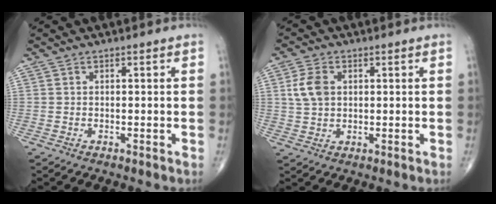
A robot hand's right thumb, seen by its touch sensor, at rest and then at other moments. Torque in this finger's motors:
{"motor_torque": [0.31, 1.26, 0.24, -0.06, 0.05]}